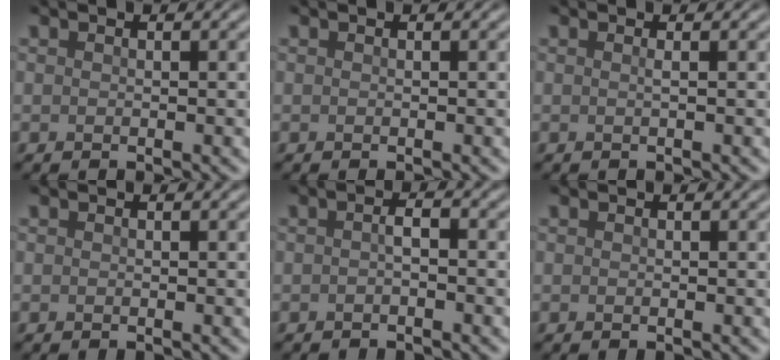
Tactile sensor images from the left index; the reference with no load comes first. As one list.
[{"total": 0.0}, {"total": 0.7, "force": [0.1, 0.3, 0.7], "torque": [-0.008, 0.001, -0.004]}, {"total": 0.0}, {"total": 1.0, "force": [-0.4, 0.2, 0.9], "torque": [-0.018, 0.003, -0.009]}, {"total": 0.0}]